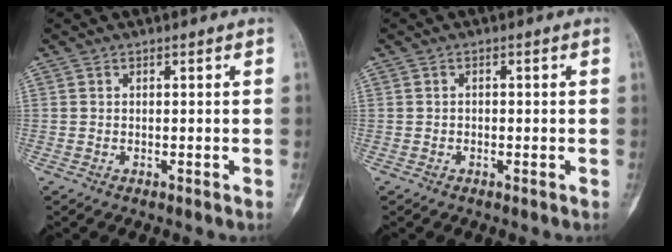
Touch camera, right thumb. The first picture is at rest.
{"total": 0.7, "force": [-0.1, 0.6, 0.4], "torque": [-0.002, 0.002, -0.005]}